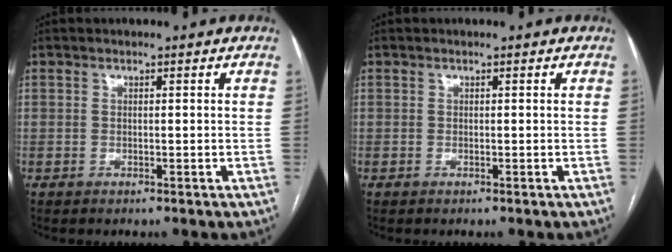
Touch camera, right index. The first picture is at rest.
{"total": 0.0}